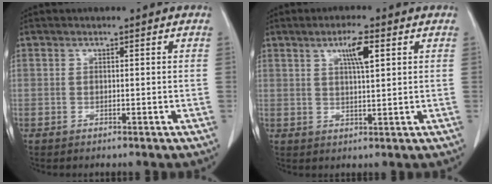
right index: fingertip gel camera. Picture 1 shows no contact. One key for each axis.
{"total": 4.7, "fx": 2.0, "fy": 0.5, "fz": 4.2, "tx": -0.073, "ty": 0.000, "tz": 0.034}